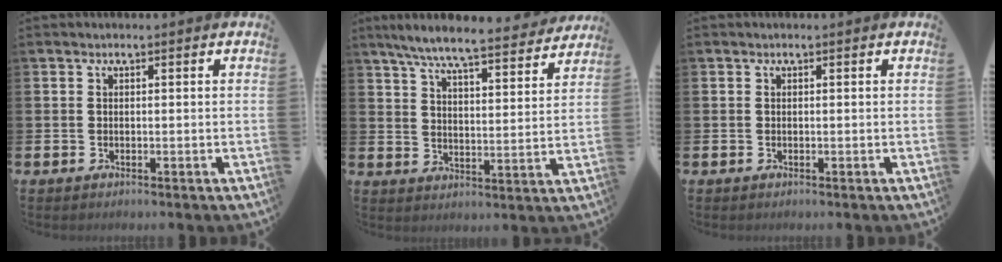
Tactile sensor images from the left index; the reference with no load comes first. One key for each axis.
{"total": 7.8, "fx": 7.2, "fy": 0.5, "fz": 2.8, "tx": -0.078, "ty": -0.045, "tz": 0.124}
{"total": 0.0}